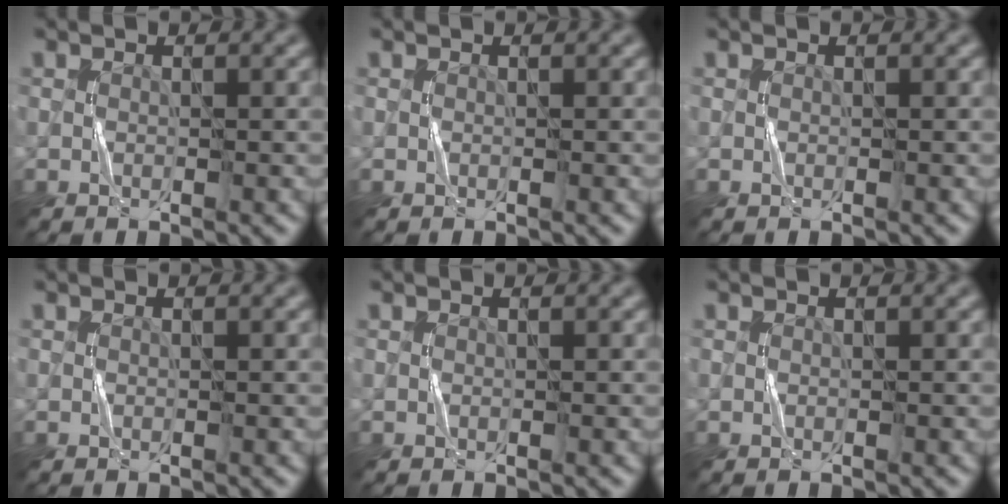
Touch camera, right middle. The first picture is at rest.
{"total": 0.0}
{"total": 0.0}
{"total": 0.0}
{"total": 0.0}
{"total": 0.0}